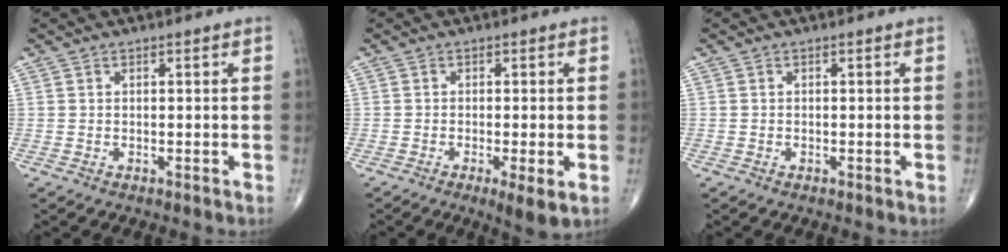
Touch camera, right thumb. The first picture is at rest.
{"total": 4.4, "force": [-1.4, 0.7, 4.1], "torque": [-0.073, -0.014, -0.027]}
{"total": 0.0}